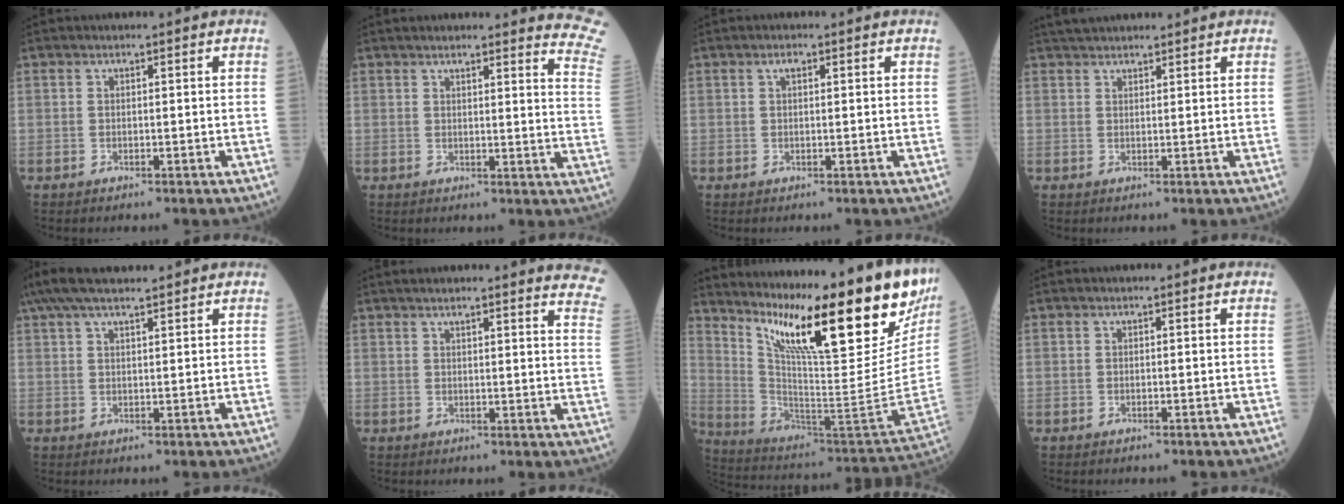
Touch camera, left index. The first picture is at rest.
{"total": 12.9, "force": [12.3, 0.0, 3.9], "torque": [-0.018, -0.085, 0.105]}
{"total": 1.0, "force": [0.4, 0.4, 0.8], "torque": [-0.017, 0.004, 0.007]}
{"total": 4.9, "force": [4.5, 0.8, 1.8], "torque": [-0.026, 0.038, 0.078]}
{"total": 8.1, "force": [6.6, 1.4, 4.6], "torque": [-0.085, 0.044, 0.116]}
{"total": 13.1, "force": [12.1, 0.5, 5.0], "torque": [-0.038, -0.057, 0.113]}
{"total": 29.2, "force": [19.7, 4.1, 21.1], "torque": [-0.353, -0.043, 0.296]}
{"total": 0.0}